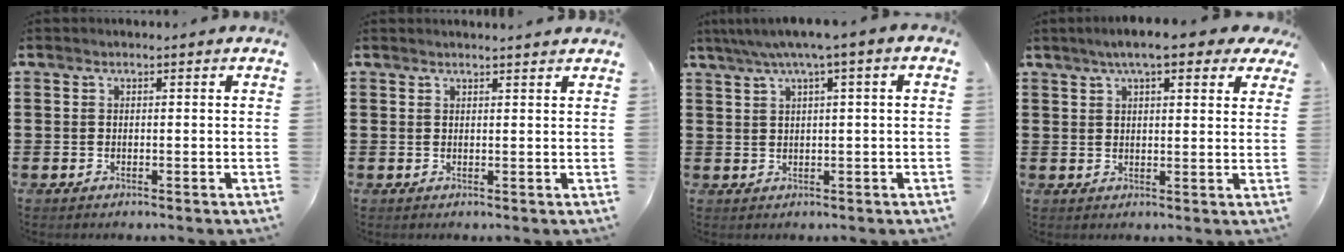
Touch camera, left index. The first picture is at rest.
{"total": 1.2, "force": [1.2, -0.1, 0.3], "torque": [-0.007, -0.001, 0.023]}
{"total": 3.2, "force": [0.9, 0.0, 3.1], "torque": [-0.058, -0.002, 0.013]}
{"total": 6.7, "force": [4.7, 1.3, 4.6], "torque": [-0.084, -0.001, 0.080]}